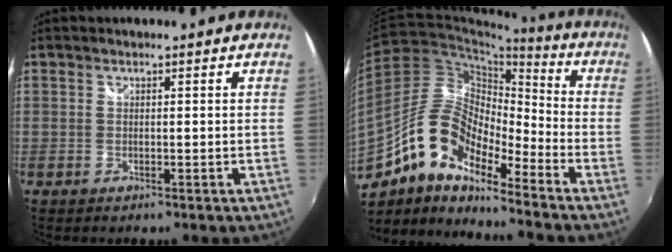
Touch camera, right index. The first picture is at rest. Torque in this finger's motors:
{"motor_torque": [1.03, -1.11, 0.70, 0.16]}